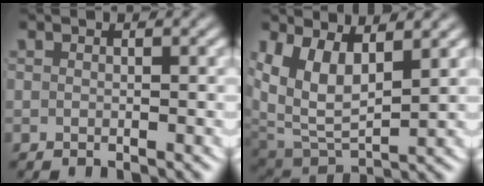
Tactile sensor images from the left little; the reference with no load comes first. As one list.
[{"total": 9.6, "force": [1.6, 7.4, 5.8], "torque": [-0.149, -0.025, 0.032]}]